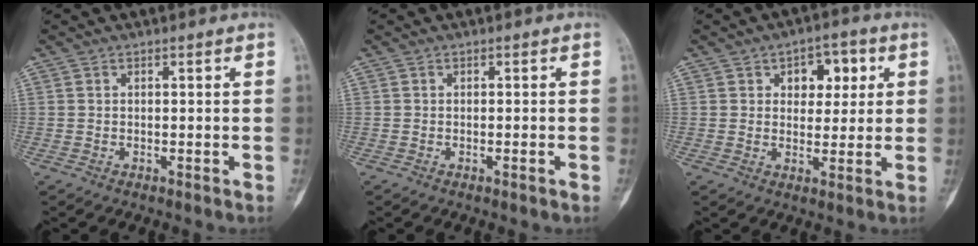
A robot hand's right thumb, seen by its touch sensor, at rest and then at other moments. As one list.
[{"total": 0.8, "force": [-0.4, 0.0, 0.7], "torque": [-0.012, 0.001, -0.004]}, {"total": 7.4, "force": [2.5, 5.0, 4.9], "torque": [-0.023, -0.004, 0.030]}]